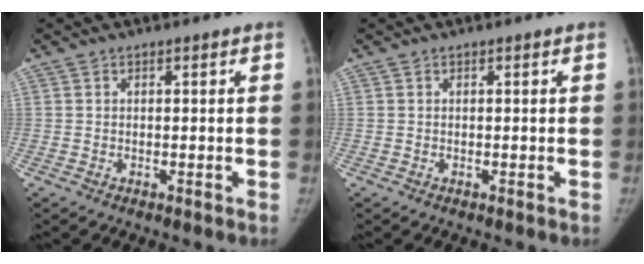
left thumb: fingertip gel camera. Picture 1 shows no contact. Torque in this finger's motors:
{"motor_torque": [0.00, 0.00, 0.07, -0.07, 0.00]}